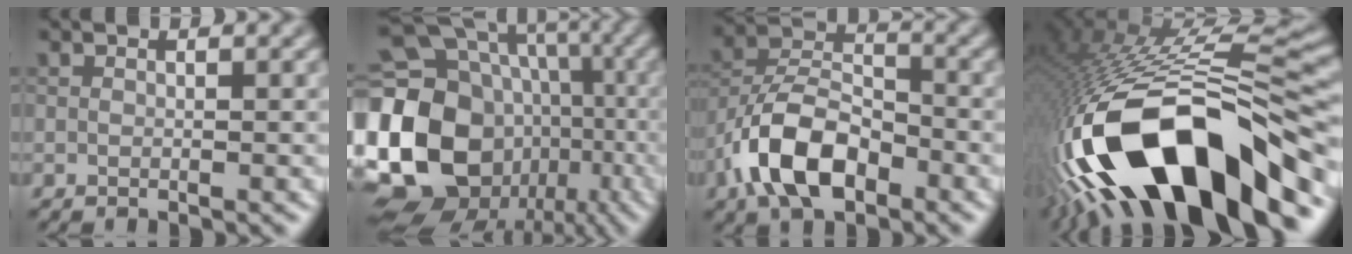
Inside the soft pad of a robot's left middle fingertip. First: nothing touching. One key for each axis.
{"total": 21.8, "fx": -3.1, "fy": 18.5, "fz": 11.2, "tx": -0.249, "ty": -0.005, "tz": -0.065}
{"total": 7.6, "fx": -3.9, "fy": 4.1, "fz": 5.1, "tx": -0.093, "ty": 0.008, "tz": -0.081}
{"total": 16.5, "fx": -7.6, "fy": 6.1, "fz": 13.4, "tx": -0.253, "ty": 0.001, "tz": -0.107}